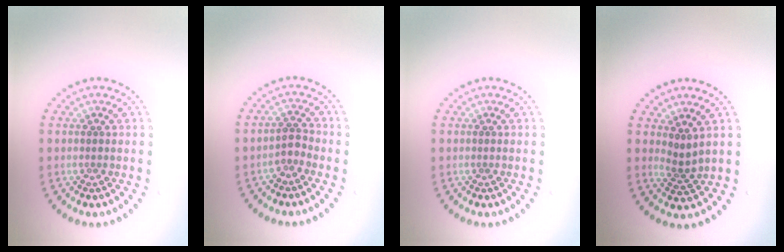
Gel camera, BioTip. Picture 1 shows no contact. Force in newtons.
{"total": 1.4, "press": 1.0, "slide": 0.9}
{"total": 0.0}
{"total": 1.9, "press": 1.2, "slide": 1.4}